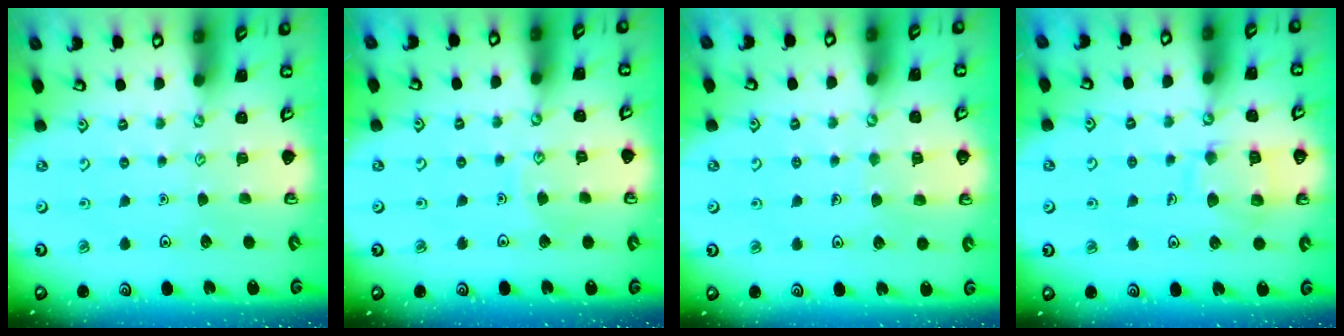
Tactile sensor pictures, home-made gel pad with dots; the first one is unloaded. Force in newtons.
{"total": 5.2, "press": 5.1, "slide": 0.3}
{"total": 4.5, "press": 4.5, "slide": 0.3}
{"total": 10.1, "press": 10.1, "slide": 0.6}